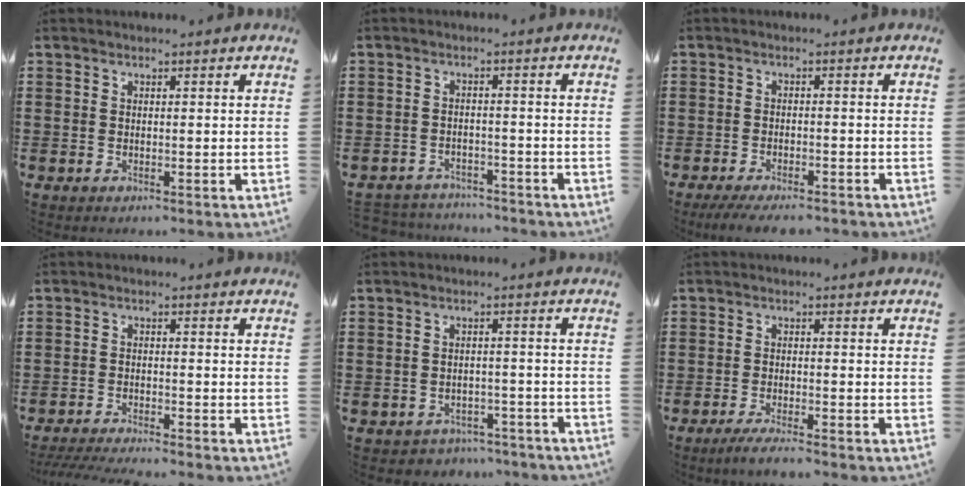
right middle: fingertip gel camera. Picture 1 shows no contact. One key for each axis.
{"total": 2.9, "fx": -2.9, "fy": 0.4, "fz": -0.3, "tx": -0.005, "ty": -0.003, "tz": -0.064}
{"total": 3.0, "fx": -2.8, "fy": 0.1, "fz": 1.1, "tx": -0.028, "ty": -0.006, "tz": -0.055}
{"total": 2.8, "fx": -2.7, "fy": -0.3, "fz": 0.8, "tx": -0.021, "ty": -0.006, "tz": -0.056}
{"total": 2.6, "fx": -2.5, "fy": 0.6, "fz": -0.2, "tx": -0.006, "ty": 0.001, "tz": -0.056}
{"total": 2.2, "fx": -1.8, "fy": -0.2, "fz": 1.2, "tx": -0.018, "ty": 0.002, "tz": -0.034}